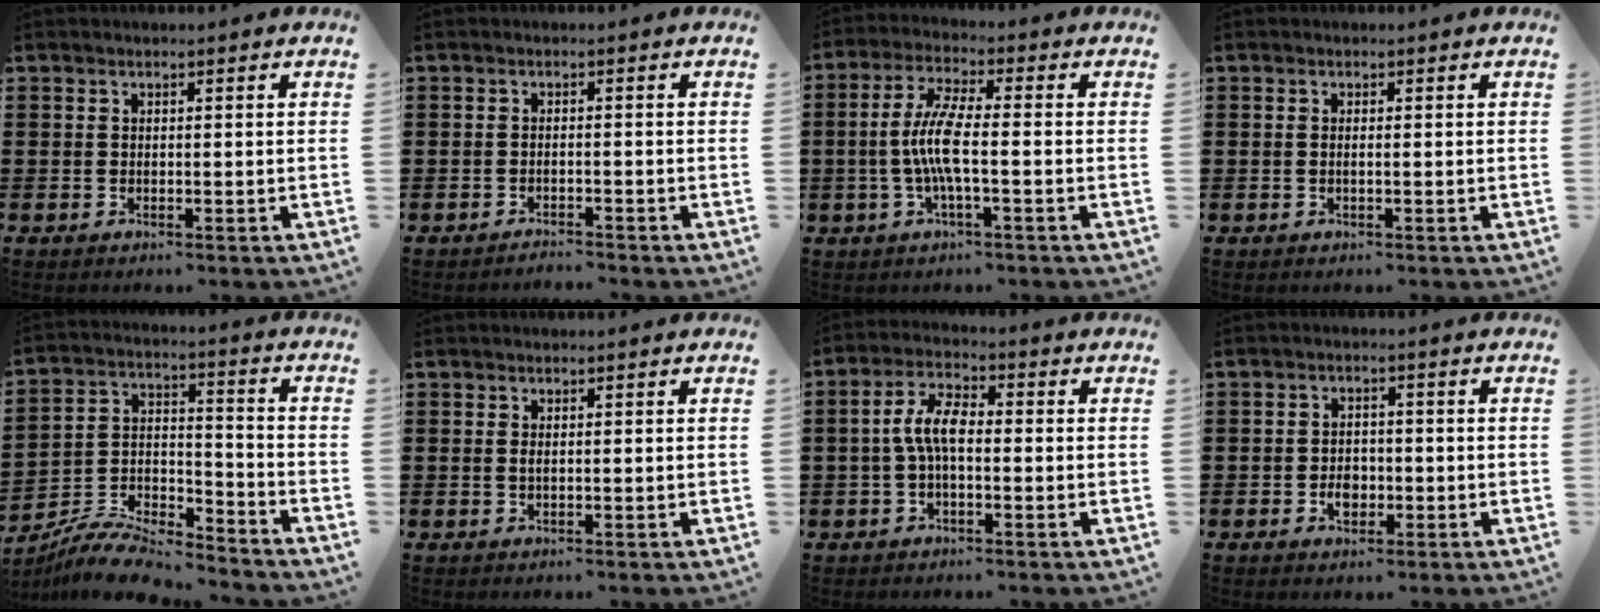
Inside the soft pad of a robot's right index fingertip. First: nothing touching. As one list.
[{"total": 1.1, "force": [-1.1, -0.2, -0.1], "torque": [-0.001, 0.004, -0.022]}, {"total": 7.2, "force": [-1.3, 1.3, 6.9], "torque": [-0.157, -0.013, -0.035]}, {"total": 0.5, "force": [0.0, -0.2, 0.5], "torque": [-0.007, -0.002, 0.002]}, {"total": 9.0, "force": [-8.6, 1.1, 2.4], "torque": [-0.043, 0.021, -0.168]}, {"total": 0.8, "force": [0.4, -0.1, 0.7], "torque": [-0.014, 0.001, 0.008]}, {"total": 5.9, "force": [-0.3, 2.2, 5.4], "torque": [-0.117, 0.003, -0.011]}, {"total": 3.1, "force": [-1.0, 2.1, 2.0], "torque": [-0.031, -0.001, -0.020]}]